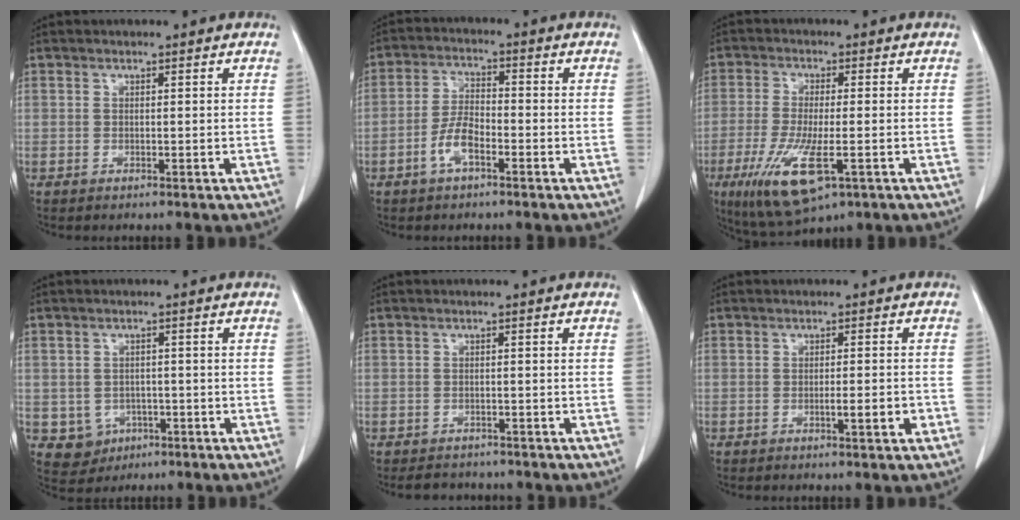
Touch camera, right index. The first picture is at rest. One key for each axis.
{"total": 5.1, "fx": -2.5, "fy": 2.0, "fz": 4.0, "tx": -0.088, "ty": 0.005, "tz": -0.049}
{"total": 10.9, "fx": -4.6, "fy": 2.5, "fz": 9.6, "tx": -0.196, "ty": -0.035, "tz": -0.073}
{"total": 4.7, "fx": -1.5, "fy": 4.4, "fz": 1.0, "tx": -0.016, "ty": 0.004, "tz": -0.011}
{"total": 3.6, "fx": -3.1, "fy": 1.7, "fz": 0.3, "tx": -0.007, "ty": 0.000, "tz": -0.043}
{"total": 2.8, "fx": -1.0, "fy": 0.3, "fz": 2.6, "tx": -0.040, "ty": -0.001, "tz": -0.012}